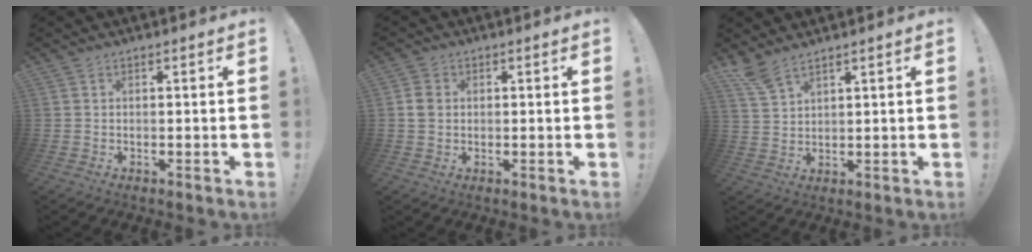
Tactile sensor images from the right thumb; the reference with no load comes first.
{"total": 3.4, "force": [0.3, 3.0, 1.7], "torque": [-0.020, 0.004, 0.006]}
{"total": 5.9, "force": [4.8, 1.7, 3.0], "torque": [-0.056, -0.024, 0.089]}